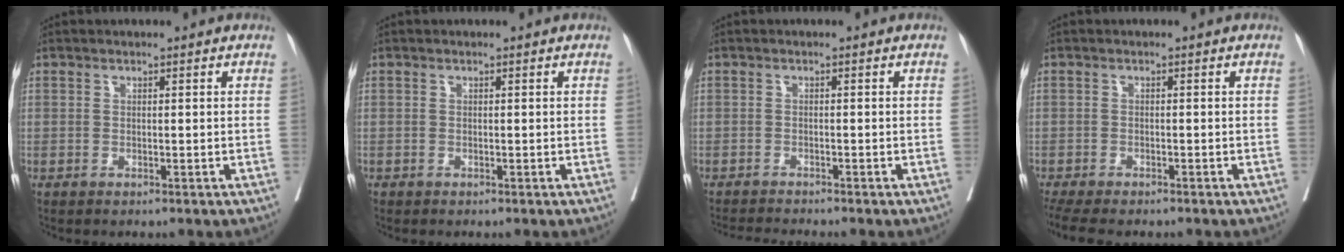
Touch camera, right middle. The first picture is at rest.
{"total": 0.0}
{"total": 3.2, "force": [-3.0, -1.0, 0.6], "torque": [-0.006, -0.015, -0.051]}
{"total": 7.7, "force": [-6.3, 2.1, 3.9], "torque": [-0.065, -0.008, -0.097]}